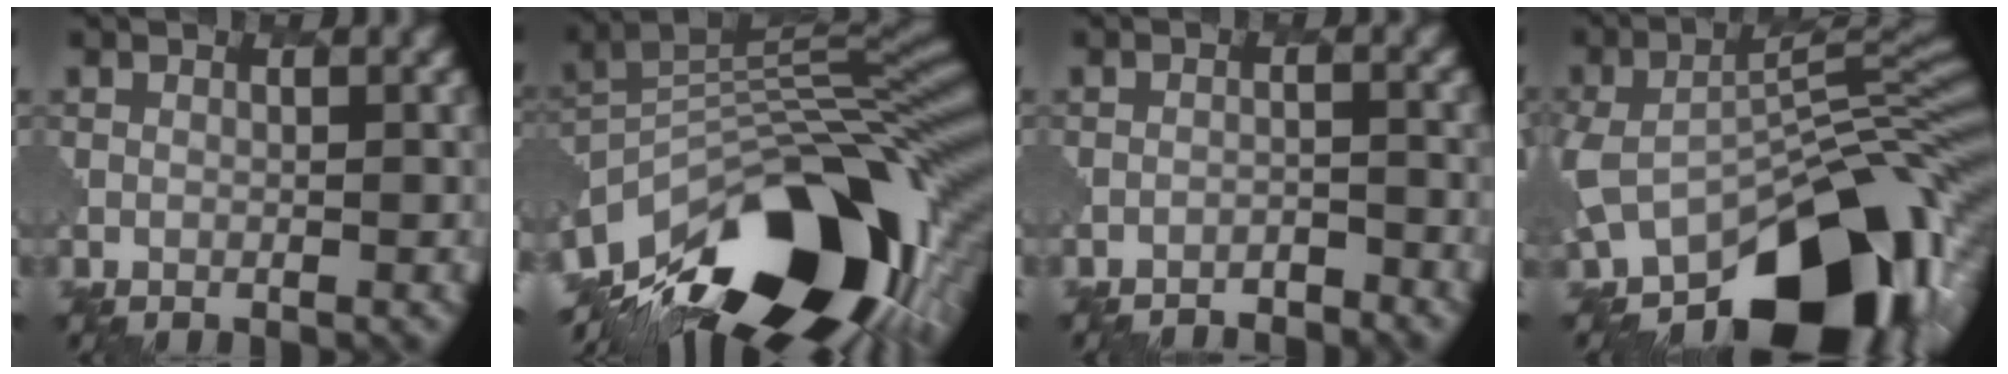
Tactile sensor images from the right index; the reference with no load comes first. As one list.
[{"total": 17.2, "force": [-8.9, 8.1, 12.3], "torque": [-0.206, -0.006, -0.149]}, {"total": 2.9, "force": [-2.9, 0.1, 0.3], "torque": [0.000, 0.000, -0.044]}, {"total": 14.2, "force": [-7.3, 7.4, 9.7], "torque": [-0.144, -0.009, -0.115]}]